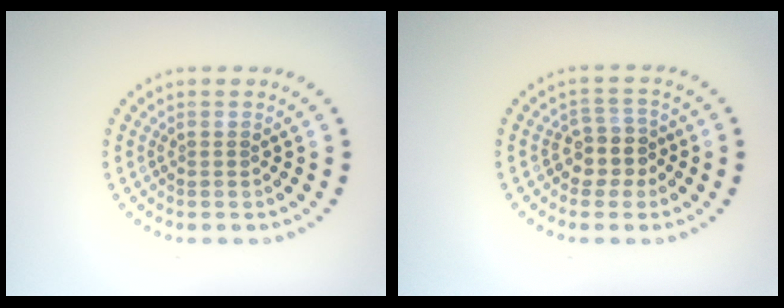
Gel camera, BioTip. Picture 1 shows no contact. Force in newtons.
{"total": 2.6, "press": 2.2, "slide": 1.4}